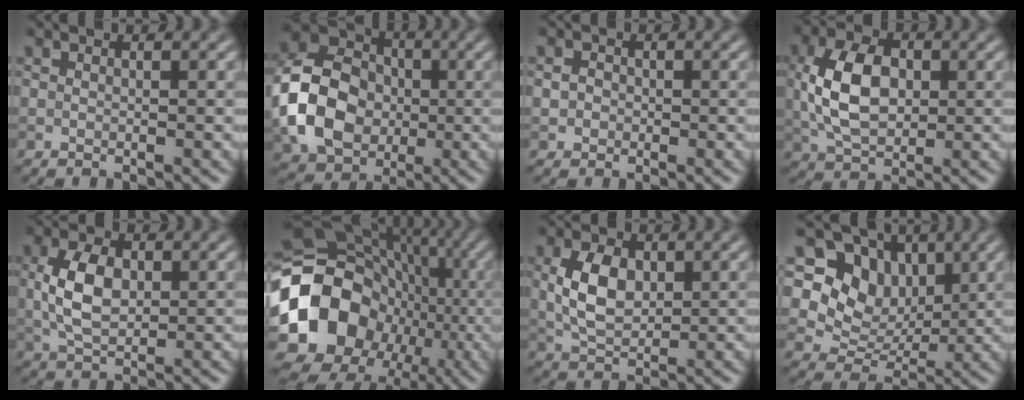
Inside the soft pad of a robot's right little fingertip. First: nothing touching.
{"total": 9.6, "force": [-1.3, 7.5, 5.8], "torque": [-0.124, 0.008, -0.034]}
{"total": 1.3, "force": [0.0, 1.3, 0.4], "torque": [0.004, 0.002, -0.004]}
{"total": 6.7, "force": [0.4, 4.3, 5.2], "torque": [-0.108, 0.004, 0.006]}
{"total": 4.9, "force": [0.4, 2.9, 3.9], "torque": [-0.085, 0.004, 0.009]}
{"total": 15.8, "force": [-3.6, 13.1, 8.1], "torque": [-0.168, -0.002, -0.074]}
{"total": 4.5, "force": [0.7, 2.9, 3.5], "torque": [-0.076, 0.002, 0.012]}
{"total": 7.2, "force": [2.6, 5.6, 3.6], "torque": [-0.056, -0.011, 0.034]}